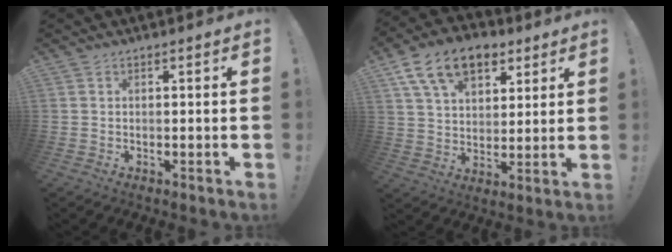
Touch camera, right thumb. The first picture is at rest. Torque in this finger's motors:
{"motor_torque": [0.61, 2.20, 1.05, 0.59, 0.11]}